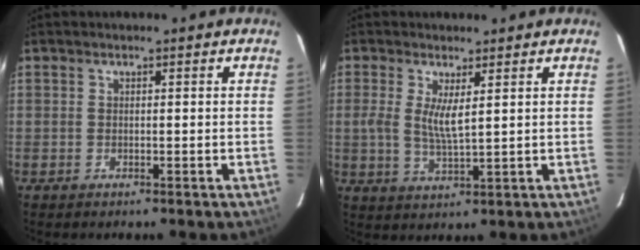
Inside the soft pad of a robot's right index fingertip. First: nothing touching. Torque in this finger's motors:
{"motor_torque": [0.08, -0.02, 0.10, 0.05]}